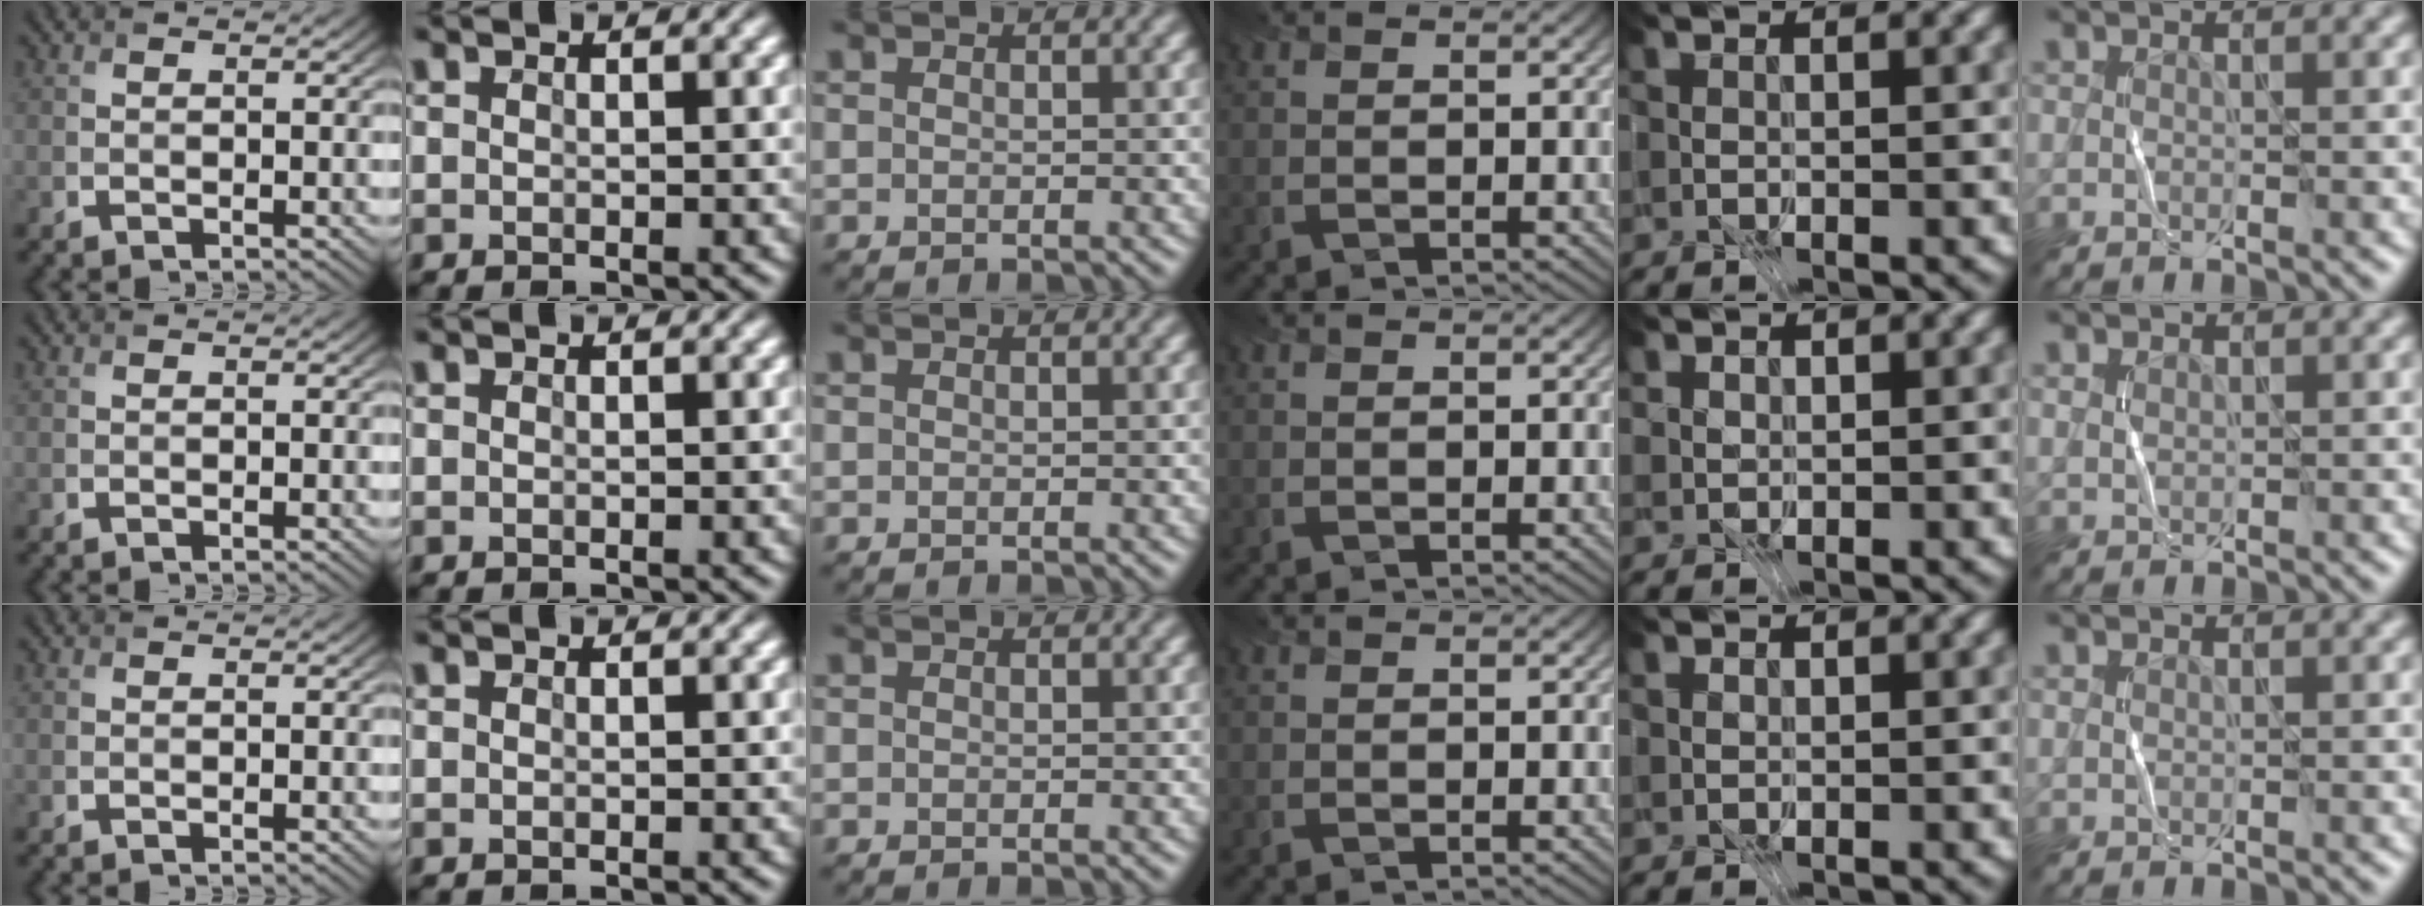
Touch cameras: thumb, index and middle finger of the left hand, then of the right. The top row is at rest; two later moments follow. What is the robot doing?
{"motion": "fold", "object": "file"}